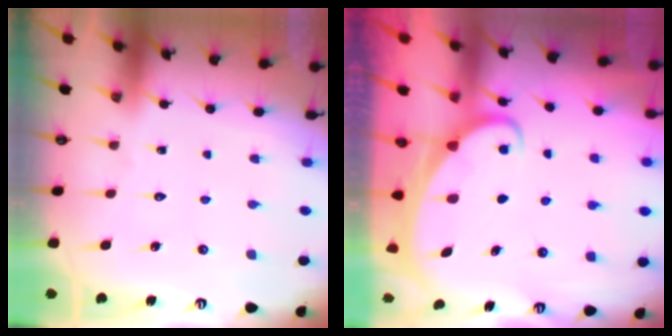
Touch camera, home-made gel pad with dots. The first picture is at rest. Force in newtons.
{"total": 2.4, "press": 2.4, "slide": 0.3}